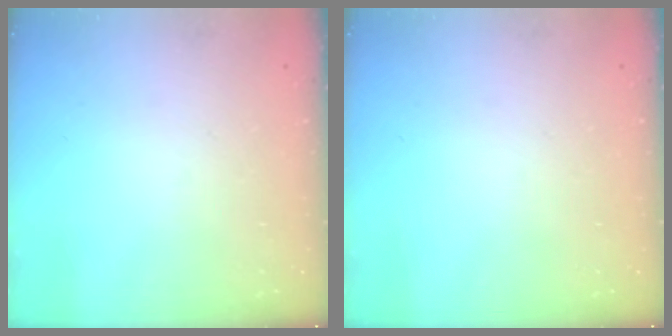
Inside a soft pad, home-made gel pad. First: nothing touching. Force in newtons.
{"total": 0.0}